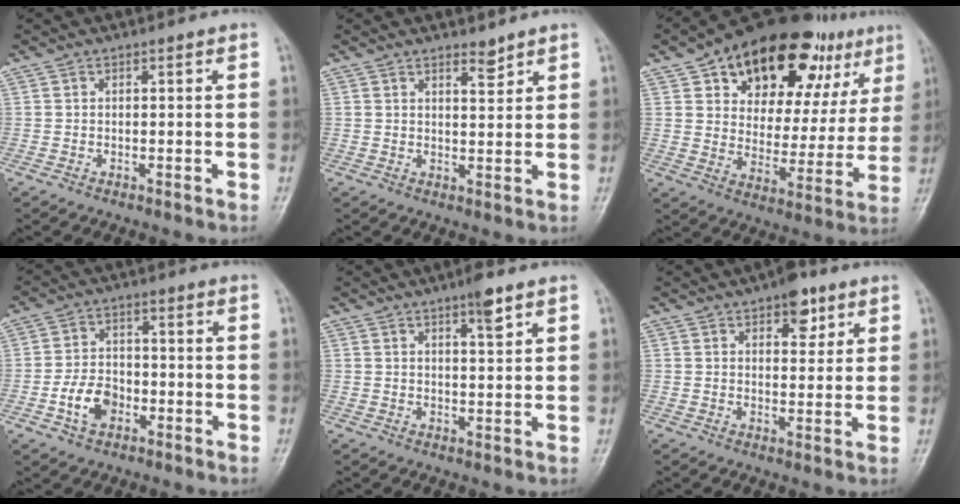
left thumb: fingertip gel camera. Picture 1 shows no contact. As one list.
[{"total": 2.6, "force": [2.2, 0.8, 1.2], "torque": [-0.010, -0.018, 0.036]}, {"total": 26.6, "force": [14.8, 13.4, 17.5], "torque": [-0.206, -0.018, 0.223]}, {"total": 6.8, "force": [-2.6, 4.7, 4.1], "torque": [-0.061, 0.019, -0.051]}, {"total": 4.1, "force": [2.6, 0.7, 3.1], "torque": [-0.046, -0.014, 0.041]}, {"total": 6.2, "force": [3.6, 3.1, 4.0], "torque": [-0.026, -0.015, 0.046]}]